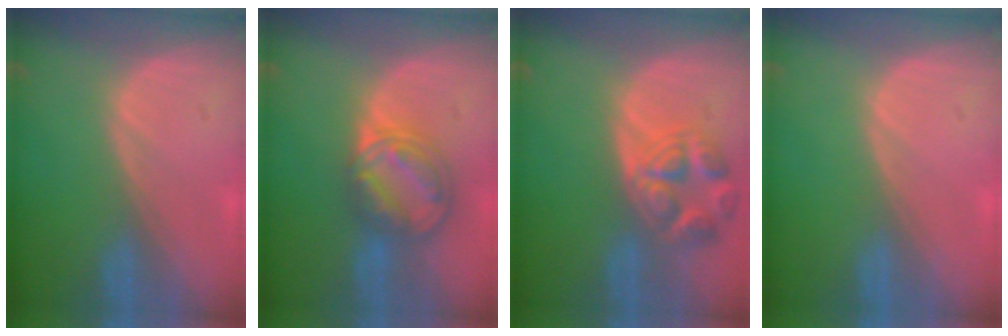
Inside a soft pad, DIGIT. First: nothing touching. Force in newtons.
{"total": 8.2, "press": 7.0, "slide": 4.2}
{"total": 7.7, "press": 6.8, "slide": 3.5}
{"total": 0.0}